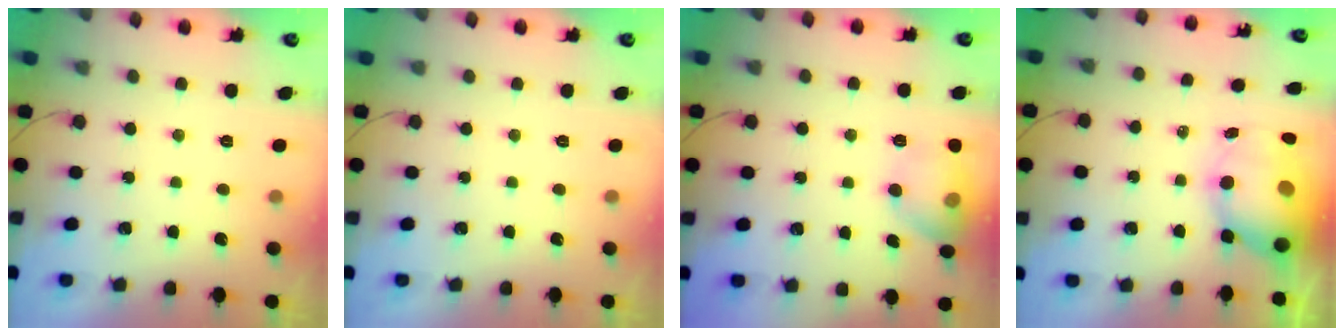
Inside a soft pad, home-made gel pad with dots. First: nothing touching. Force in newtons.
{"total": 0.0}
{"total": 11.7, "press": 11.4, "slide": 2.9}
{"total": 11.3, "press": 10.9, "slide": 2.9}